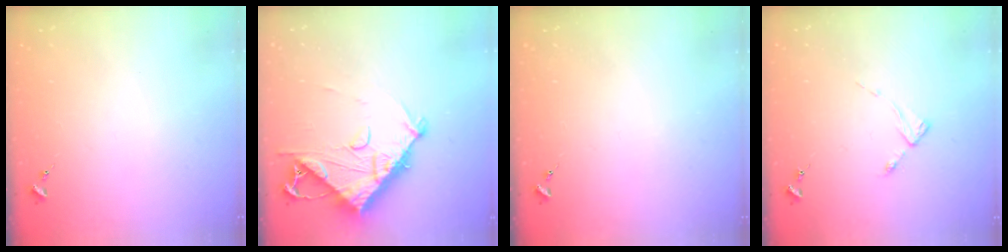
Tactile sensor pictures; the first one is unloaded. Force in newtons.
{"total": 13.1, "press": 13.0, "slide": 1.0}
{"total": 0.0}
{"total": 2.7, "press": 2.7, "slide": 0.3}